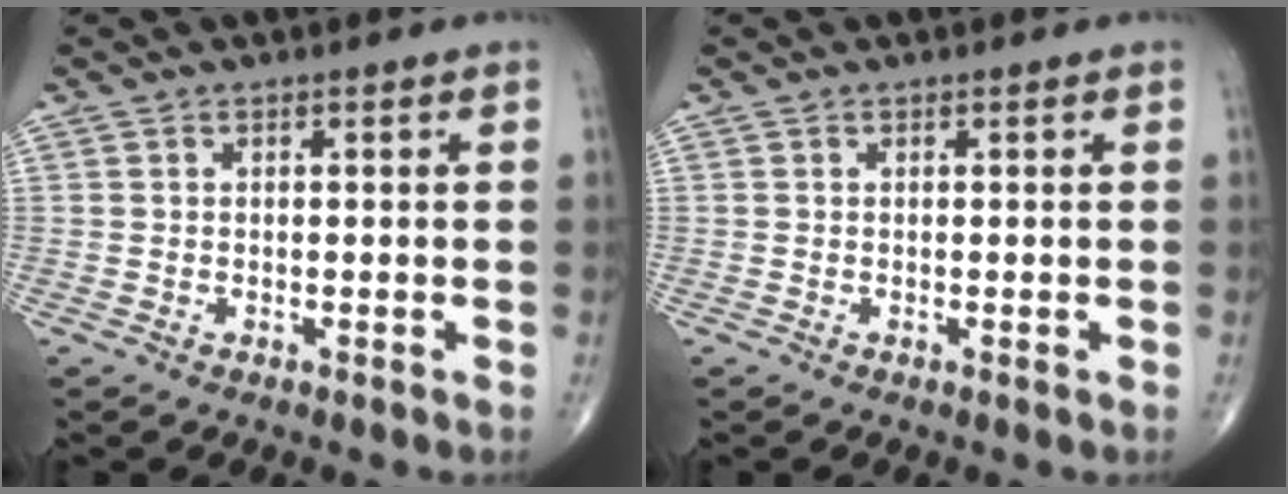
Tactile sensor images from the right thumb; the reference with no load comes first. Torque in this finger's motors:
{"motor_torque": [-0.12, -0.05, -0.17, -0.07, 0.03]}